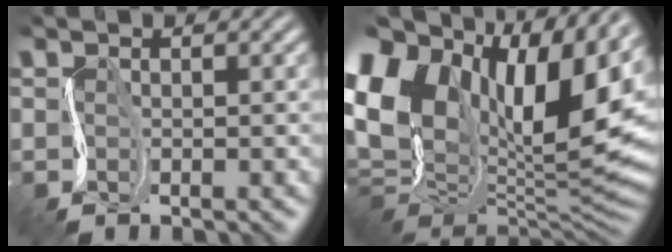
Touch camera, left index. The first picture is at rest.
{"total": 18.1, "force": [4.4, 11.3, 13.4], "torque": [-0.262, 0.028, 0.085]}